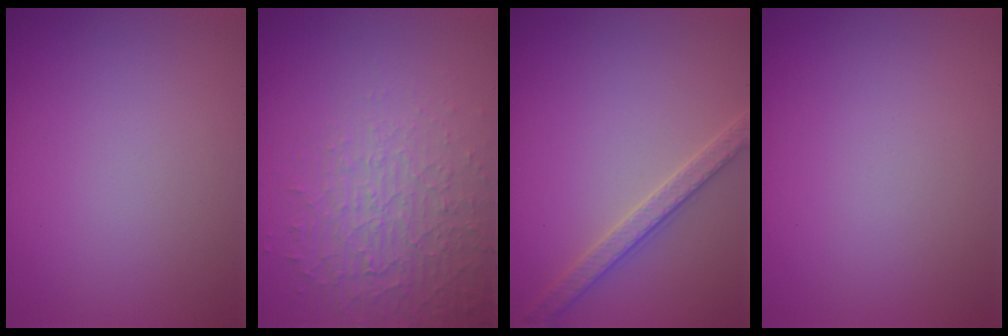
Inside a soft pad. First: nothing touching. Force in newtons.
{"total": 4.9, "press": 3.2, "slide": 3.6}
{"total": 2.7, "press": 2.7, "slide": 0.1}
{"total": 0.0}